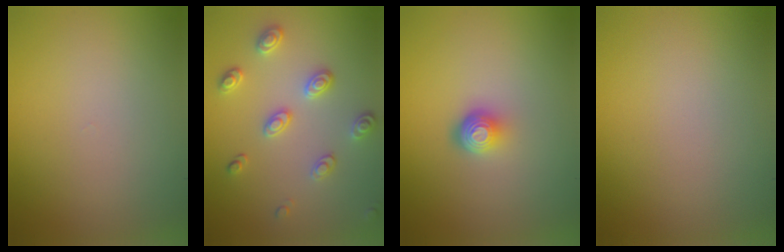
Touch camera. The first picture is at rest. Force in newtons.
{"total": 2.8, "press": 2.6, "slide": 1.1}
{"total": 2.2, "press": 1.4, "slide": 1.7}
{"total": 0.0}